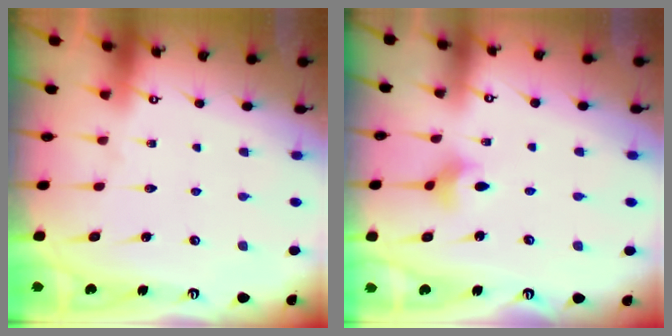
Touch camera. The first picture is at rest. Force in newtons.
{"total": 4.1, "press": 4.1, "slide": 0.6}